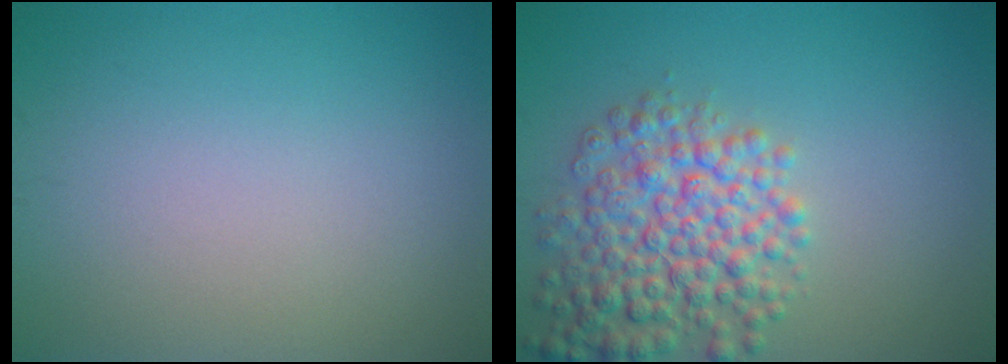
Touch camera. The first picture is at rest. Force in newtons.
{"total": 6.5, "press": 6.5, "slide": 0.2}